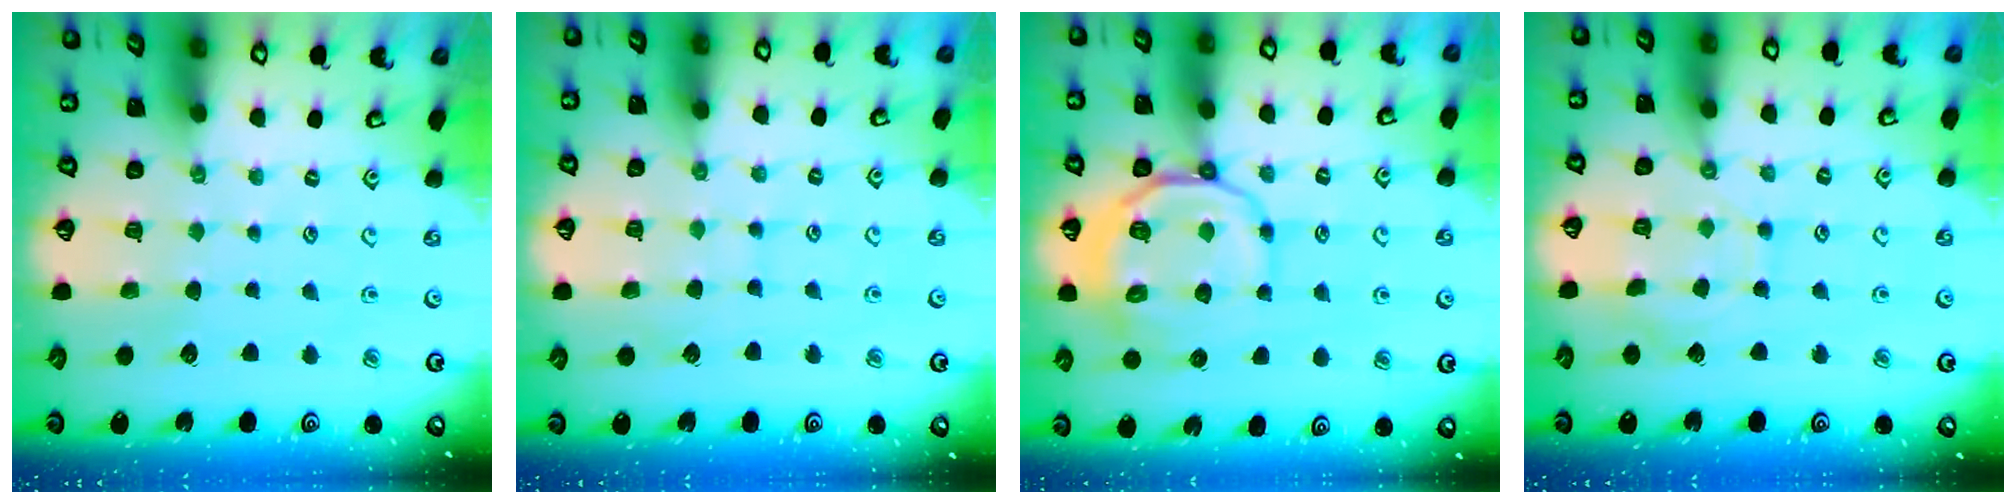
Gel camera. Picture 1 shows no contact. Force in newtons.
{"total": 4.8, "press": 4.8, "slide": 0.5}
{"total": 11.2, "press": 11.1, "slide": 2.0}
{"total": 8.2, "press": 8.1, "slide": 1.0}